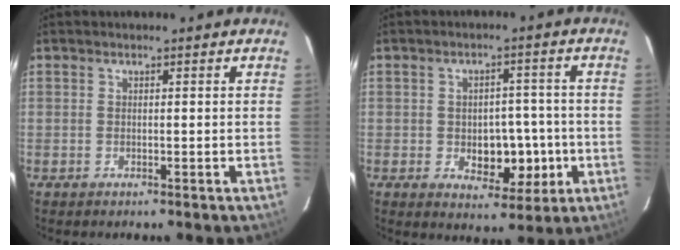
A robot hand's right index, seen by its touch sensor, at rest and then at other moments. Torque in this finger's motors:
{"motor_torque": [0.25, -0.21, 0.30, 0.06]}